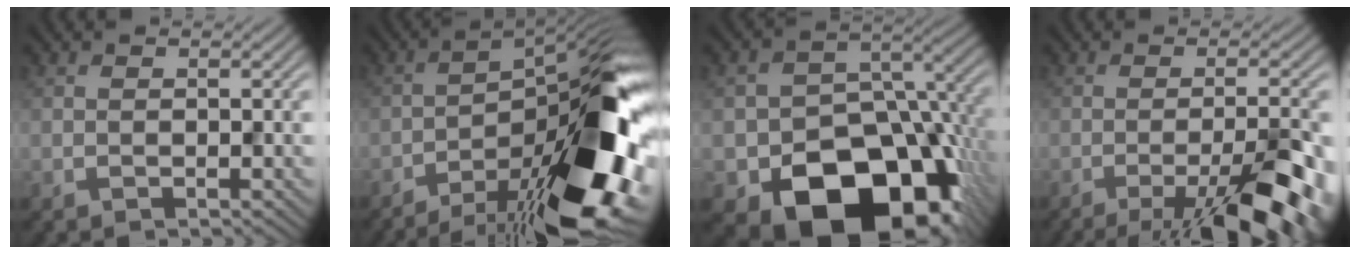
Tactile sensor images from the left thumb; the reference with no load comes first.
{"total": 17.8, "force": [-9.3, 6.0, 13.9], "torque": [-0.178, 0.003, -0.156]}
{"total": 18.2, "force": [-8.7, 12.2, 10.4], "torque": [-0.151, -0.048, -0.126]}
{"total": 12.0, "force": [-6.6, 2.0, 9.8], "torque": [-0.136, 0.008, -0.093]}